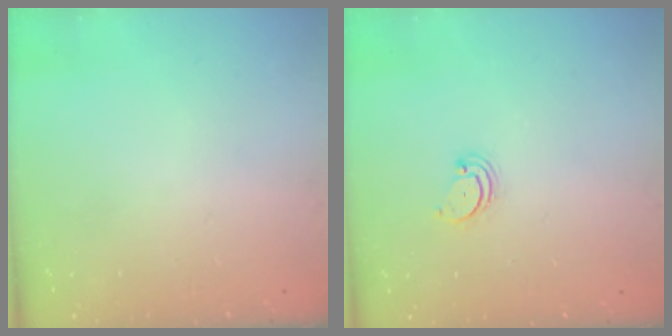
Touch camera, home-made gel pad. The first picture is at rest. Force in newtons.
{"total": 2.6, "press": 2.5, "slide": 0.3}